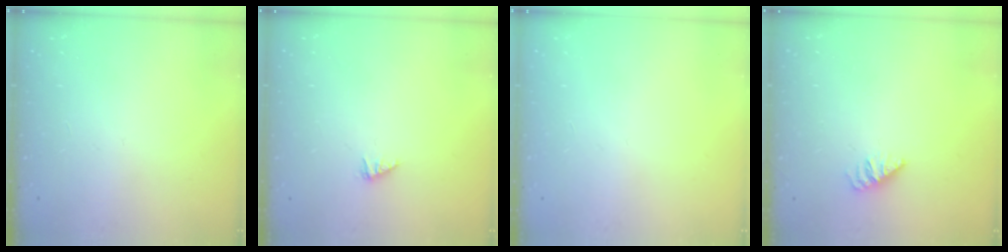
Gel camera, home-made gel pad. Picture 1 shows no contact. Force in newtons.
{"total": 0.7, "press": 0.6, "slide": 0.2}
{"total": 0.0}
{"total": 0.6, "press": 0.5, "slide": 0.2}